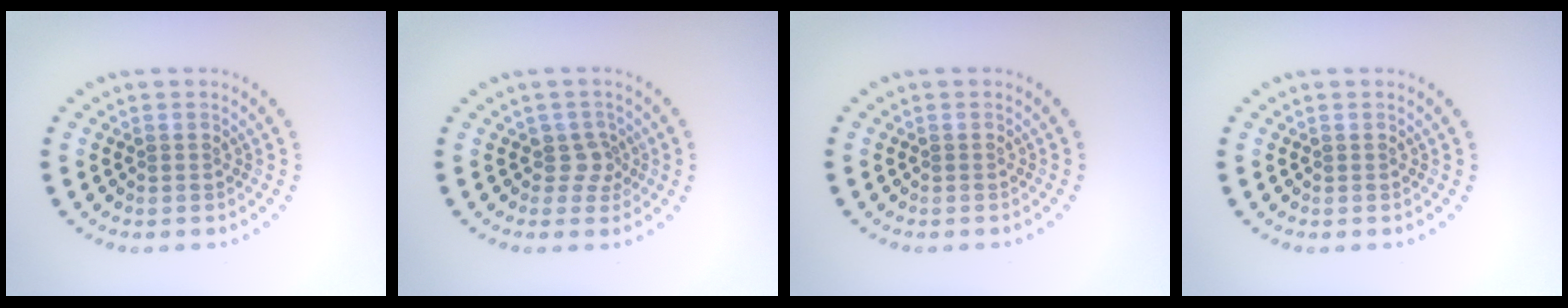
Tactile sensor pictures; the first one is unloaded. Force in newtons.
{"total": 1.9, "press": 1.5, "slide": 1.3}
{"total": 0.0}
{"total": 0.0}